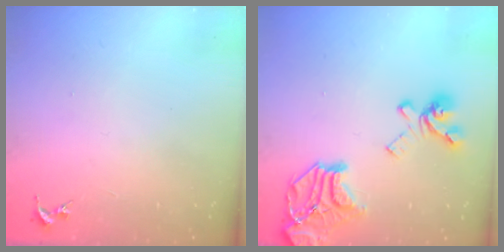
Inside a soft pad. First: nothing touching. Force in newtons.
{"total": 20.3, "press": 20.2, "slide": 2.2}